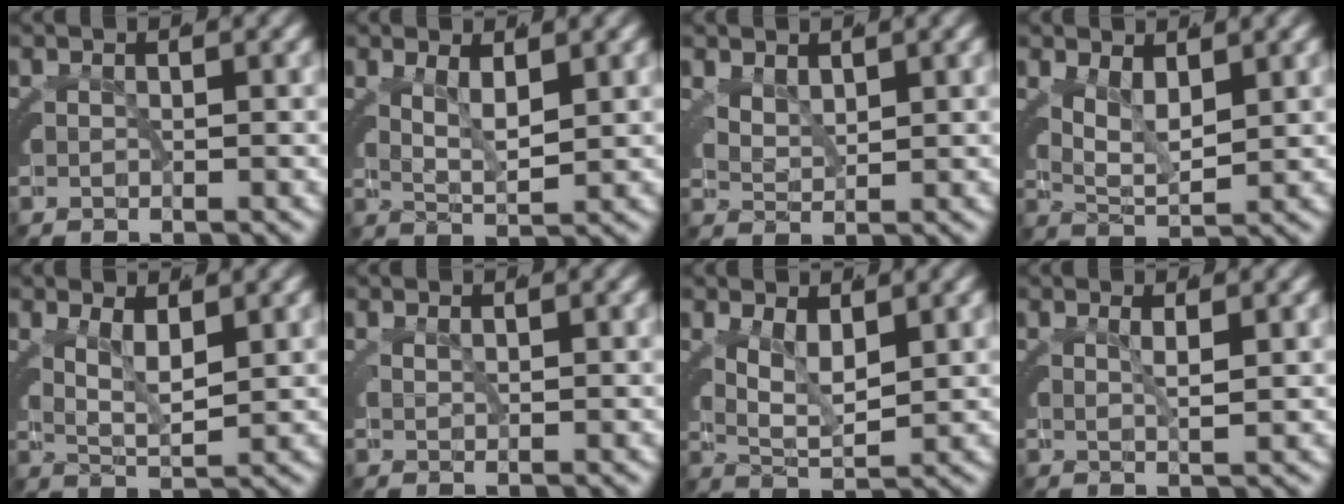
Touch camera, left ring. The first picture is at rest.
{"total": 1.9, "force": [1.0, 0.9, 1.4], "torque": [-0.028, -0.005, 0.013]}
{"total": 2.3, "force": [1.3, 1.9, 0.5], "torque": [-0.022, -0.005, 0.020]}
{"total": 3.1, "force": [1.3, 2.0, 1.9], "torque": [-0.048, -0.010, 0.021]}
{"total": 2.2, "force": [1.1, 1.0, 1.7], "torque": [-0.035, -0.009, 0.016]}
{"total": 0.0}
{"total": 2.9, "force": [1.1, 1.7, 2.0], "torque": [-0.043, -0.011, 0.017]}
{"total": 1.0, "force": [0.6, -0.7, 0.4], "torque": [-0.003, 0.001, 0.013]}